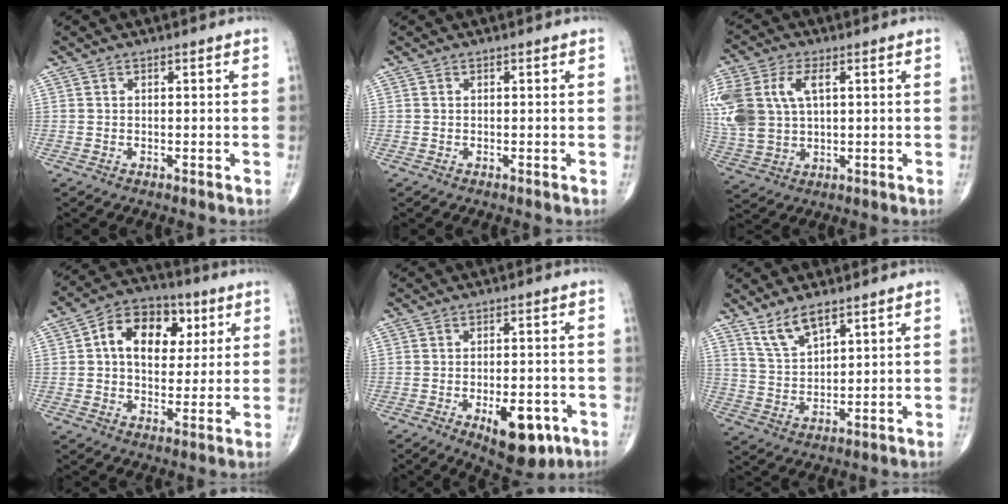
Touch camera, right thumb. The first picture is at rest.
{"total": 0.0}
{"total": 17.2, "force": [4.1, 10.7, 12.8], "torque": [-0.318, 0.011, 0.083]}
{"total": 13.9, "force": [3.7, 9.5, 9.5], "torque": [-0.113, 0.007, 0.052]}
{"total": 10.6, "force": [-4.6, 4.8, 8.3], "torque": [-0.096, 0.010, -0.055]}
{"total": 6.7, "force": [4.8, 2.3, 4.1], "torque": [-0.072, -0.025, 0.098]}